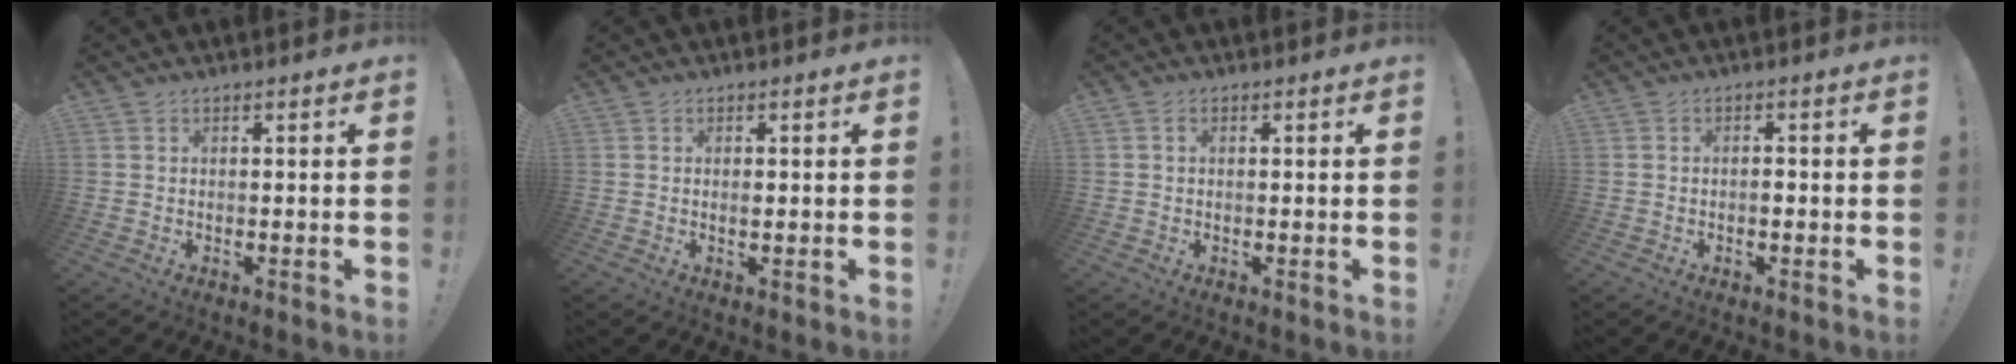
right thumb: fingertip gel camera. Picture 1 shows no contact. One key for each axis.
{"total": 0.8, "fx": -0.2, "fy": 0.4, "fz": 0.7, "tx": -0.011, "ty": 0.000, "tz": -0.005}
{"total": 0.7, "fx": 0.1, "fy": 0.6, "fz": 0.4, "tx": -0.009, "ty": 0.003, "tz": 0.001}
{"total": 1.5, "fx": -0.9, "fy": 0.7, "fz": 1.0, "tx": -0.014, "ty": 0.003, "tz": -0.016}